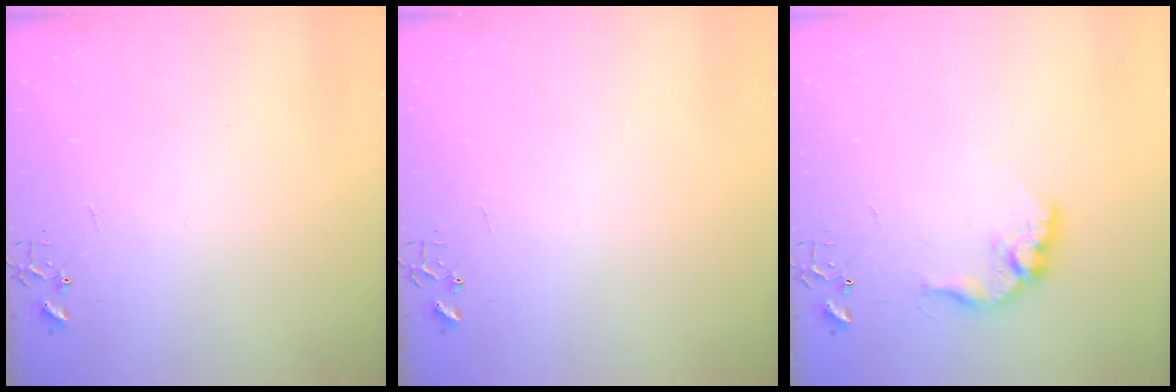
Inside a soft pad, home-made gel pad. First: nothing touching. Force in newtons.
{"total": 0.0}
{"total": 12.4, "press": 12.4, "slide": 0.6}